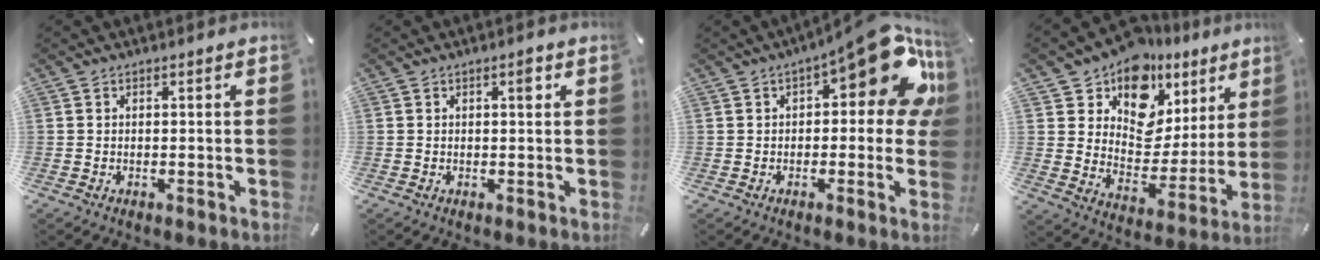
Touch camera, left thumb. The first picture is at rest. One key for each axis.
{"total": 2.1, "fx": 0.7, "fy": 0.9, "fz": 1.8, "tx": -0.013, "ty": -0.002, "tz": 0.005}
{"total": 16.9, "fx": 6.7, "fy": 7.0, "fz": 13.9, "tx": -0.171, "ty": -0.046, "tz": 0.106}
{"total": 13.3, "fx": 9.5, "fy": 8.7, "fz": 3.3, "tx": -0.056, "ty": -0.095, "tz": 0.171}